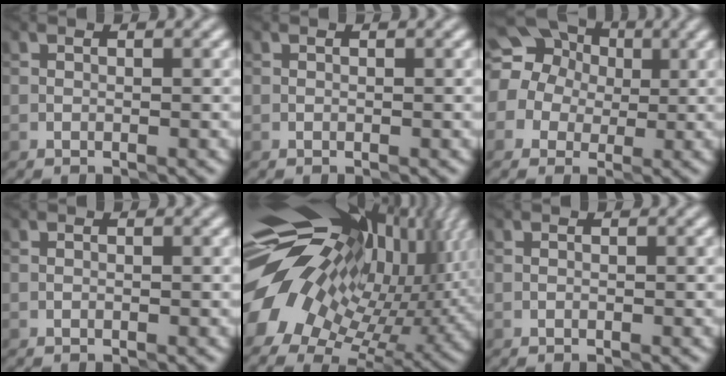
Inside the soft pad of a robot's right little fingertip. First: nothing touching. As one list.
[{"total": 0.0}, {"total": 11.7, "force": [2.9, 10.8, 3.7], "torque": [-0.090, 0.041, 0.004]}, {"total": 0.0}, {"total": 17.8, "force": [4.6, 10.4, 13.8], "torque": [-0.232, 0.012, 0.104]}, {"total": 0.0}]